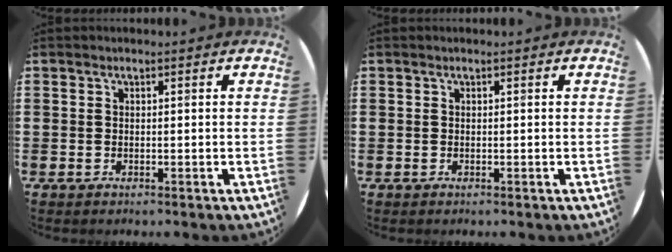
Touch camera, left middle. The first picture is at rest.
{"total": 0.0}